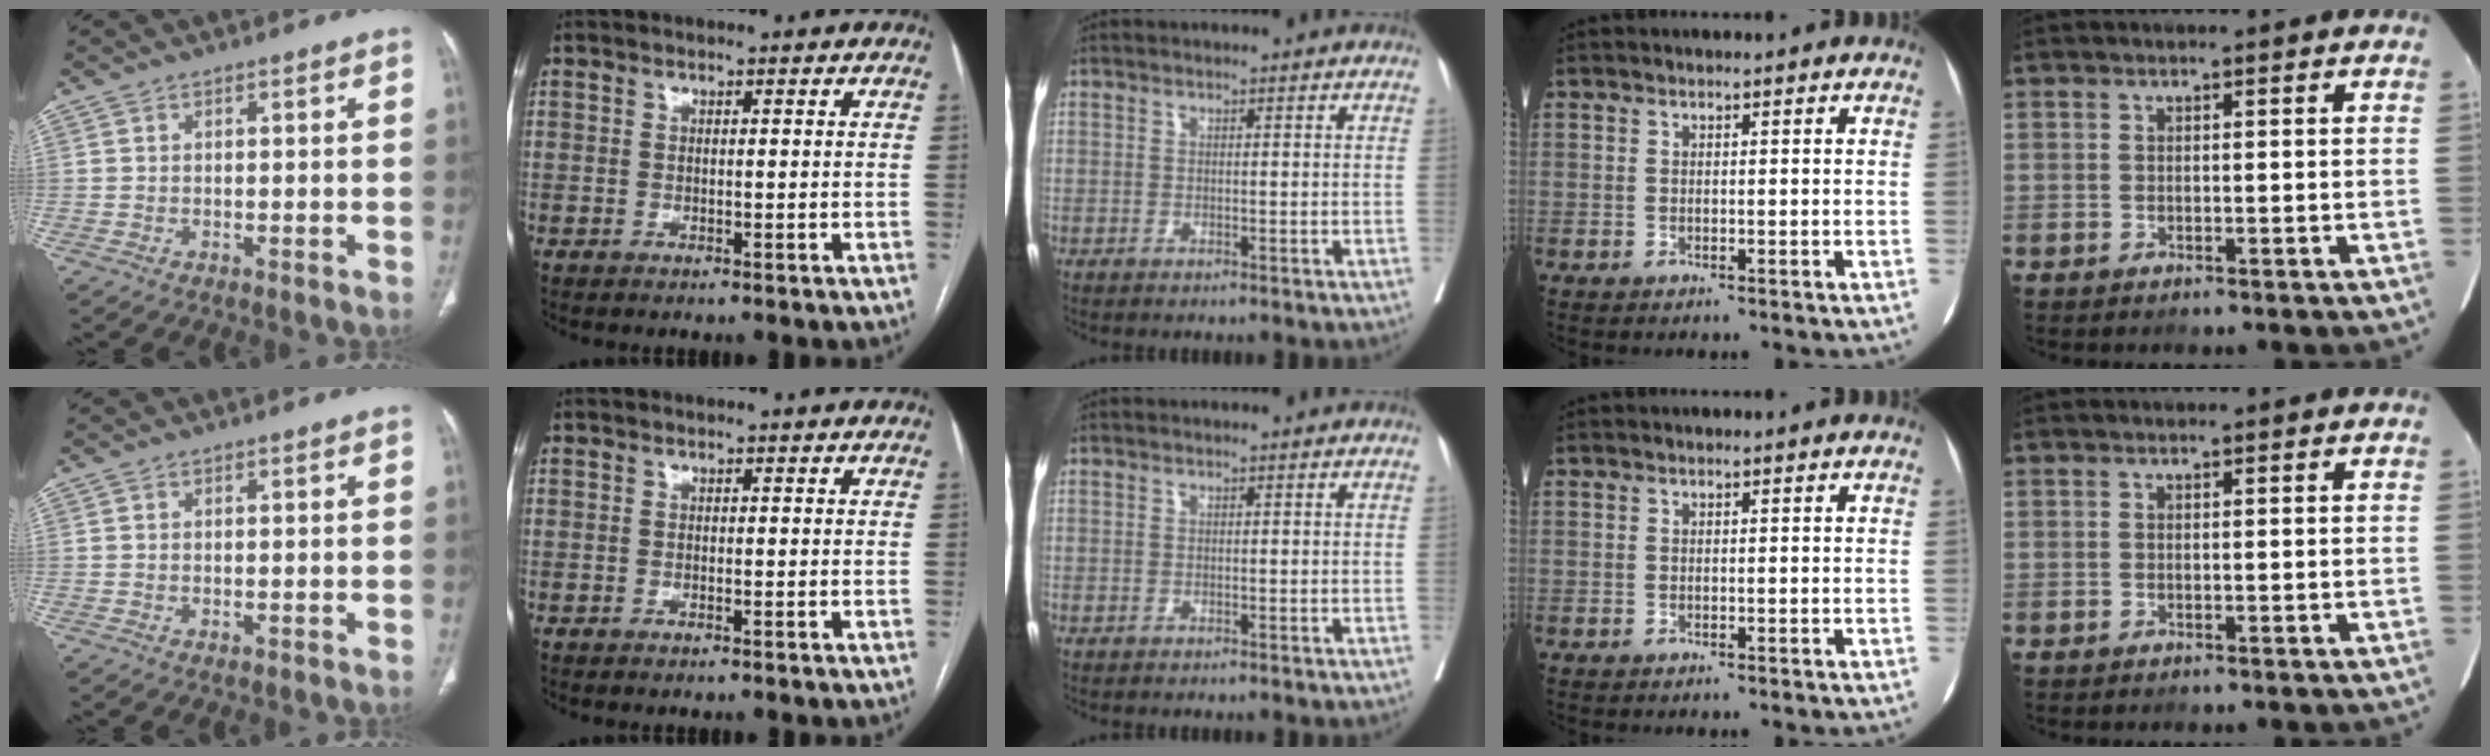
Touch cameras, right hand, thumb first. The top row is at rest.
{"thumb": {"total": 0.6, "force": [-0.2, 0.3, 0.5], "torque": [-0.011, -0.003, -0.001]}}